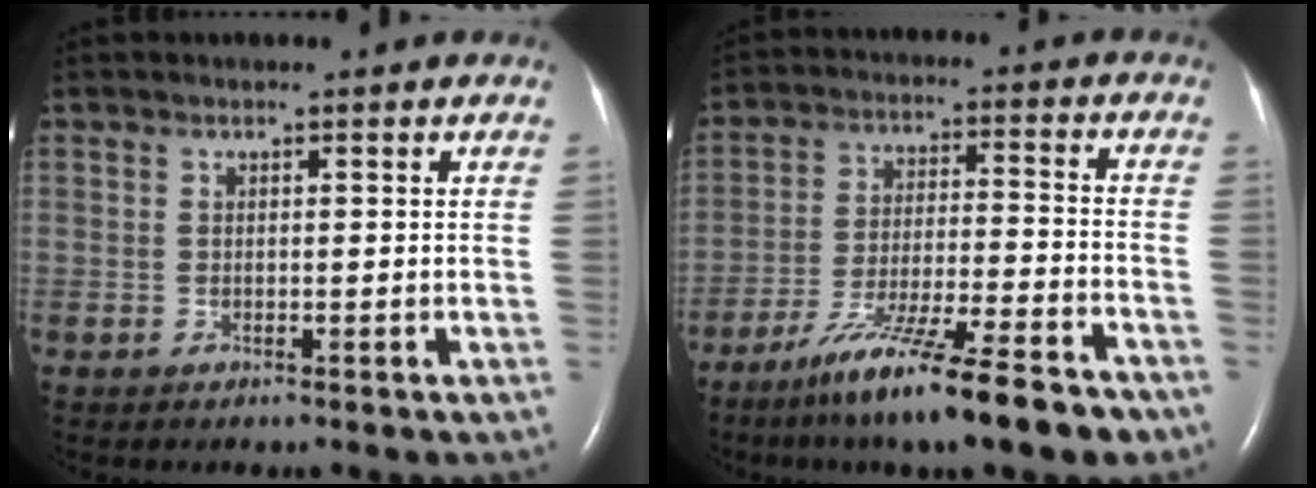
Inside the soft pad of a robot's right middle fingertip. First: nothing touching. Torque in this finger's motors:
{"motor_torque": [1.09, -1.05, 0.26, 0.09]}